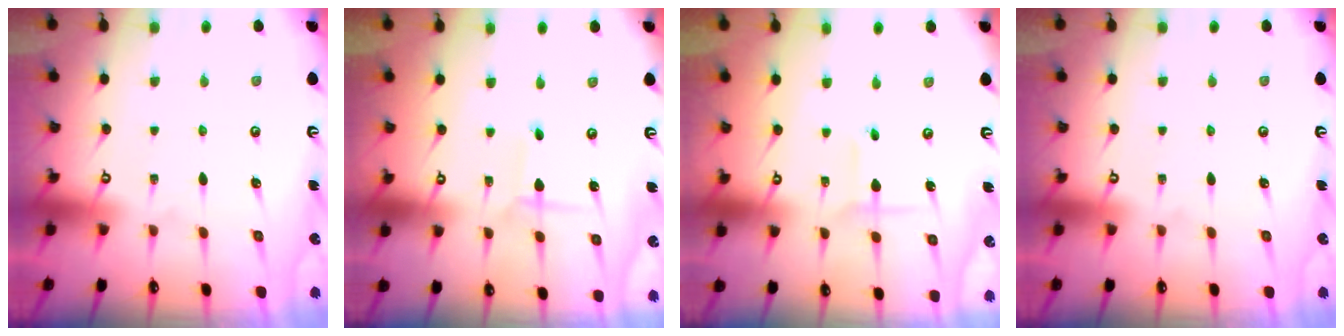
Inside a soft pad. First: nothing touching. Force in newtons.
{"total": 2.2, "press": 2.2, "slide": 0.2}
{"total": 2.5, "press": 2.5, "slide": 0.2}
{"total": 0.0}